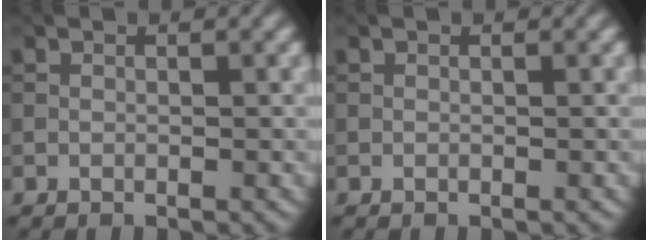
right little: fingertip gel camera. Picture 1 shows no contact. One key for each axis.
{"total": 0.0}